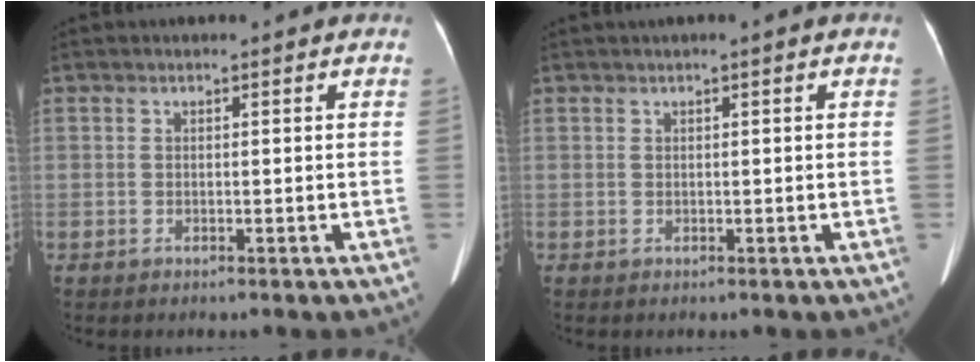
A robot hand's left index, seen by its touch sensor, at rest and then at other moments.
{"total": 0.5, "force": [0.1, -0.1, 0.5], "torque": [-0.014, 0.006, 0.005]}